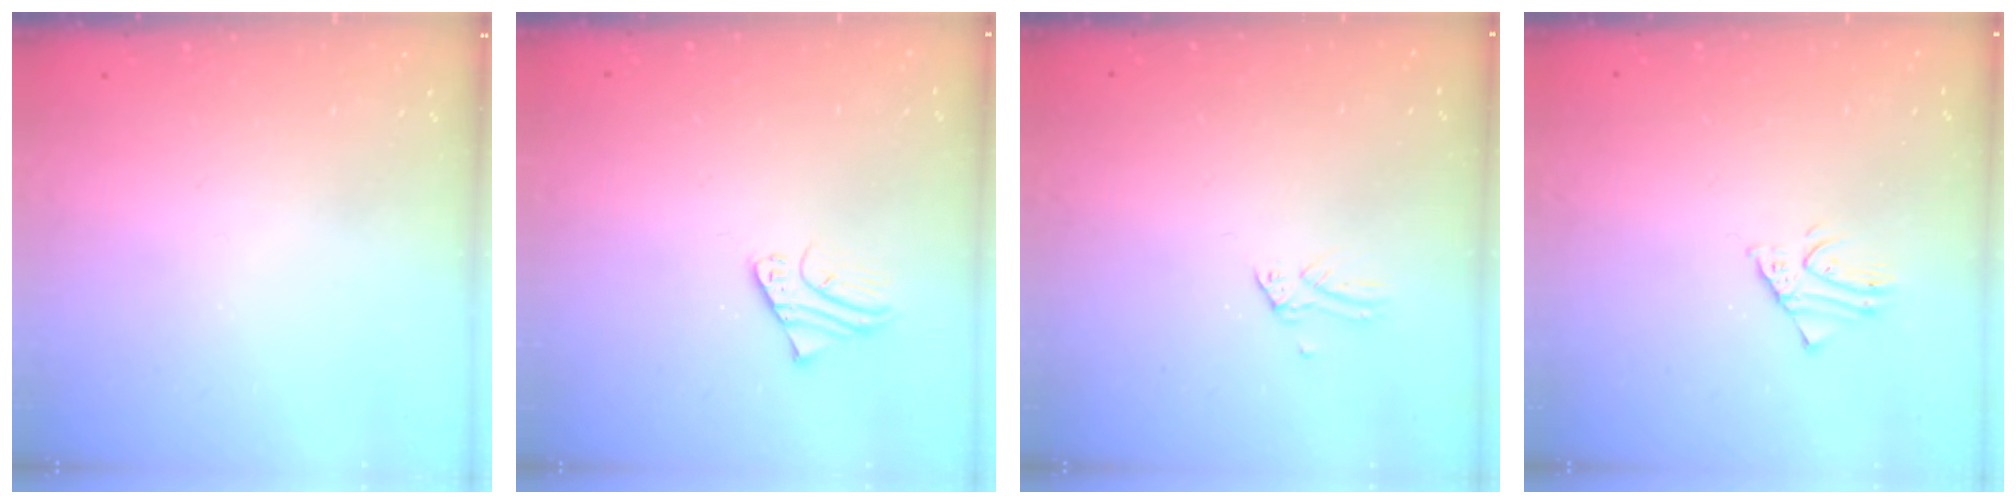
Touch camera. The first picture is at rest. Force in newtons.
{"total": 2.0, "press": 2.0, "slide": 0.2}
{"total": 0.0}
{"total": 1.6, "press": 1.6, "slide": 0.1}